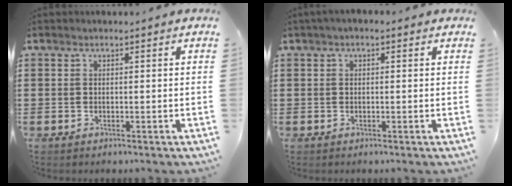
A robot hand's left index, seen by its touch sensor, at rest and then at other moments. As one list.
[{"total": 1.0, "force": [-0.1, 0.5, 0.9], "torque": [-0.016, 0.004, -0.003]}]